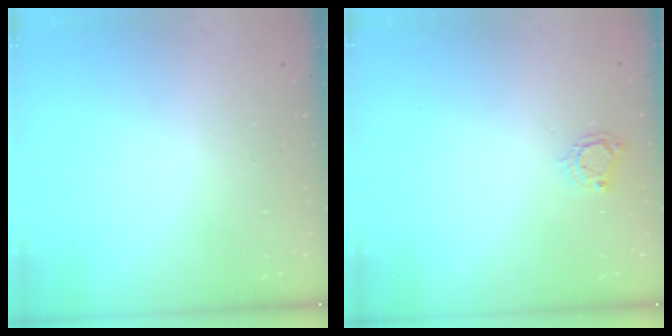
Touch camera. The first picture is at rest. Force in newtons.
{"total": 3.8, "press": 3.8, "slide": 0.4}